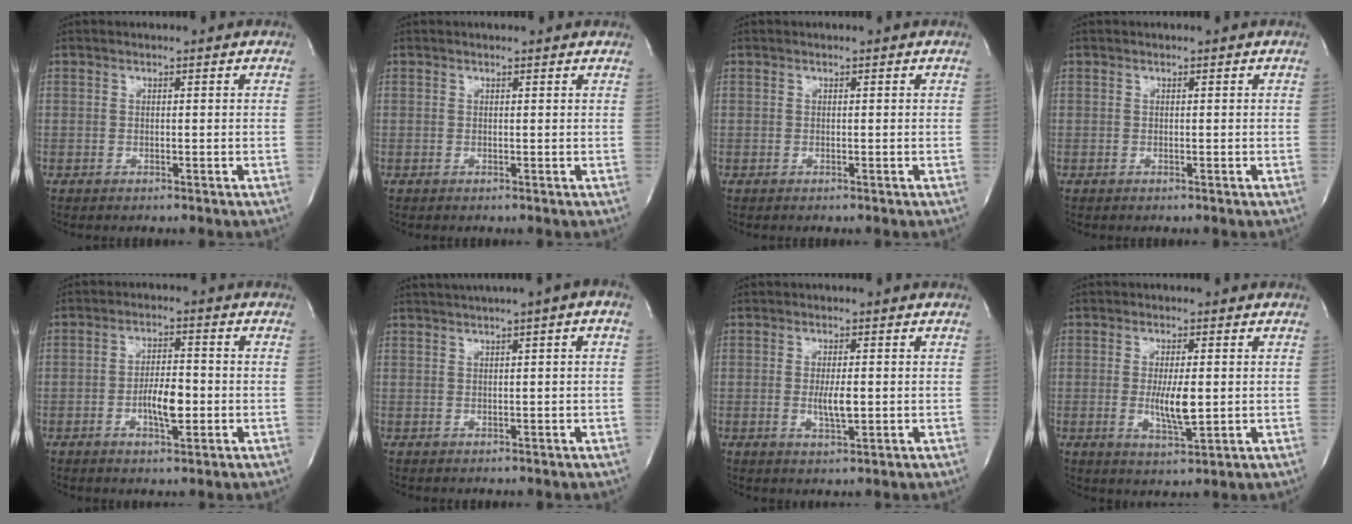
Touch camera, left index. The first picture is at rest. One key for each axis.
{"total": 1.2, "fx": 1.1, "fy": 0.4, "fz": 0.2, "tx": -0.015, "ty": 0.008, "tz": 0.003}
{"total": 0.0}
{"total": 0.0}
{"total": 5.6, "fx": -2.1, "fy": 1.6, "fz": 4.9, "tx": -0.088, "ty": -0.002, "tz": -0.034}
{"total": 4.2, "fx": 1.7, "fy": -0.2, "fz": 3.9, "tx": -0.063, "ty": 0.014, "tz": 0.027}
{"total": 3.4, "fx": -0.8, "fy": 0.7, "fz": 3.2, "tx": -0.059, "ty": -0.010, "tz": -0.012}
{"total": 5.4, "fx": -0.8, "fy": 1.1, "fz": 5.2, "tx": -0.098, "ty": -0.016, "tz": -0.012}